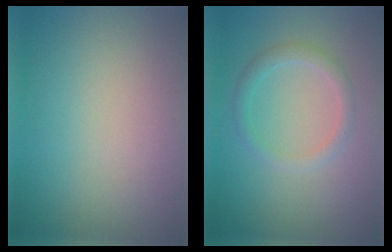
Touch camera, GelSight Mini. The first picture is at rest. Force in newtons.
{"total": 1.9, "press": 1.9, "slide": 0.1}